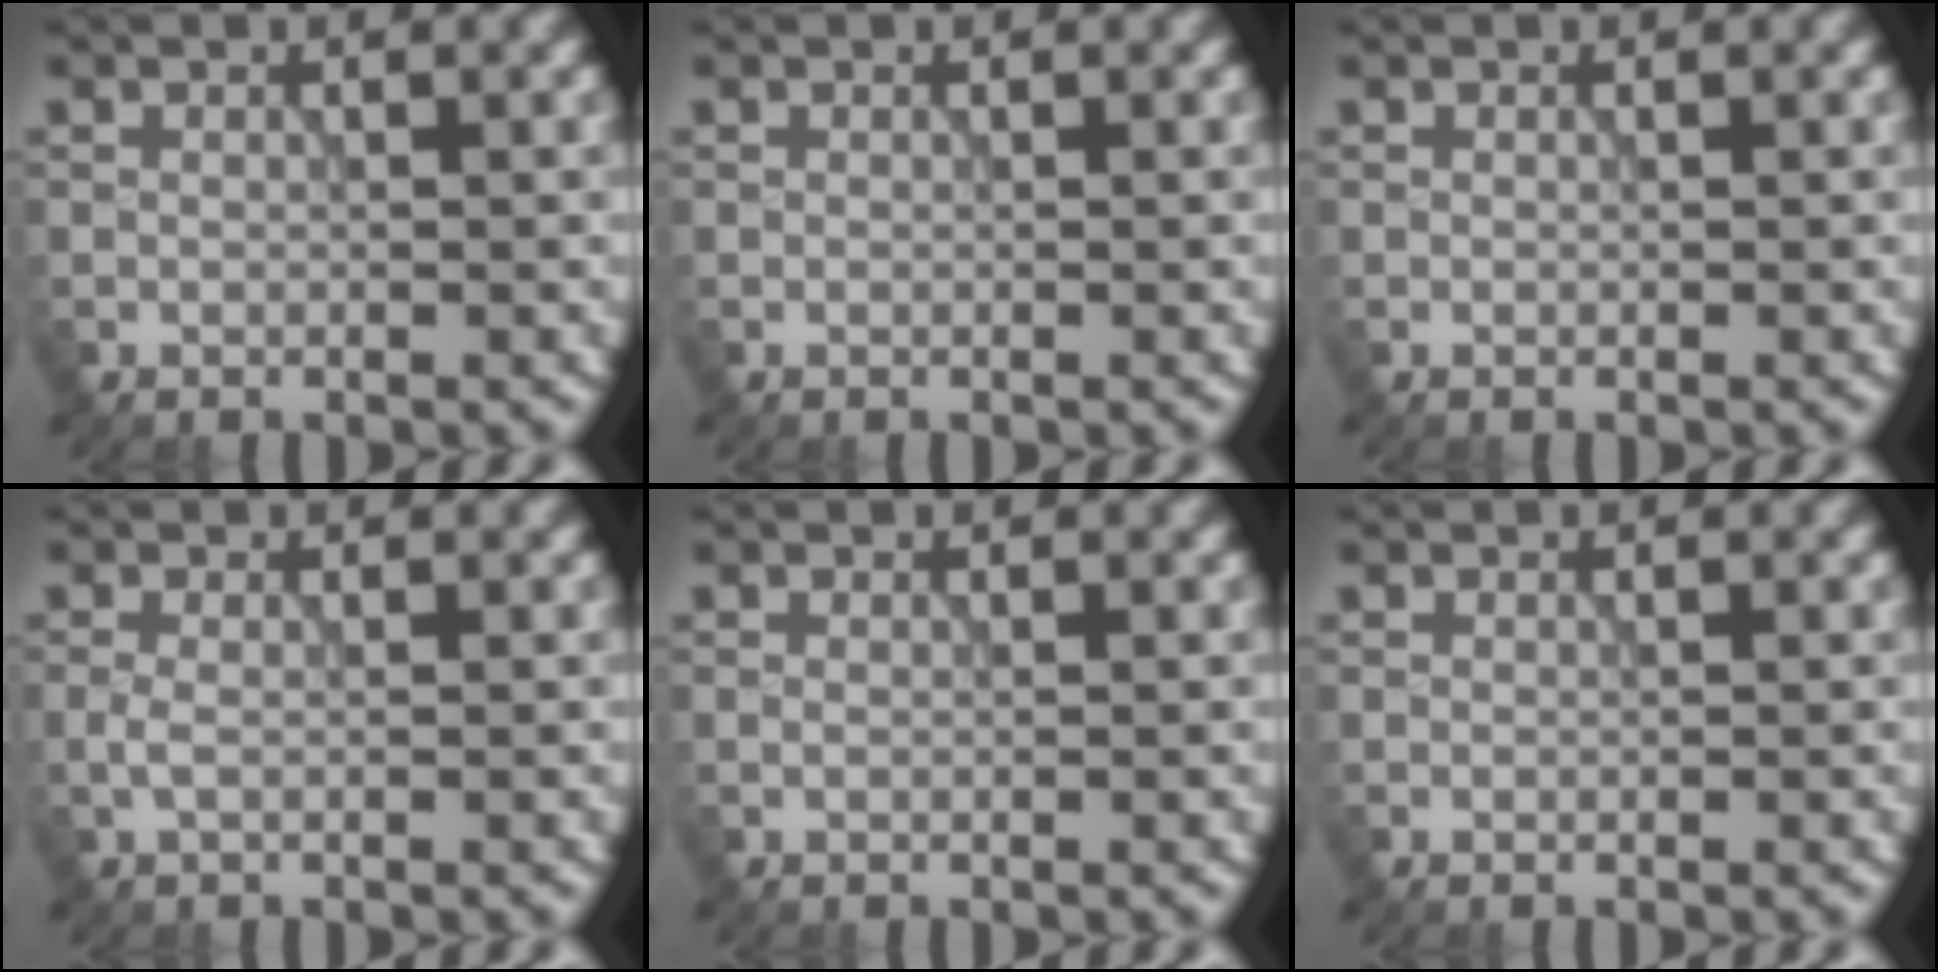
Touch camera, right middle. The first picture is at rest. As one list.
[{"total": 0.0}, {"total": 0.0}, {"total": 1.0, "force": [-0.2, 0.3, 0.9], "torque": [-0.024, -0.001, -0.007]}, {"total": 0.0}, {"total": 0.0}]